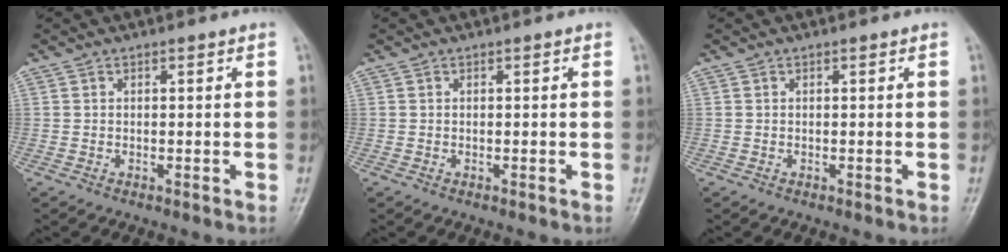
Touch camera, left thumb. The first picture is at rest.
{"total": 0.0}
{"total": 0.0}